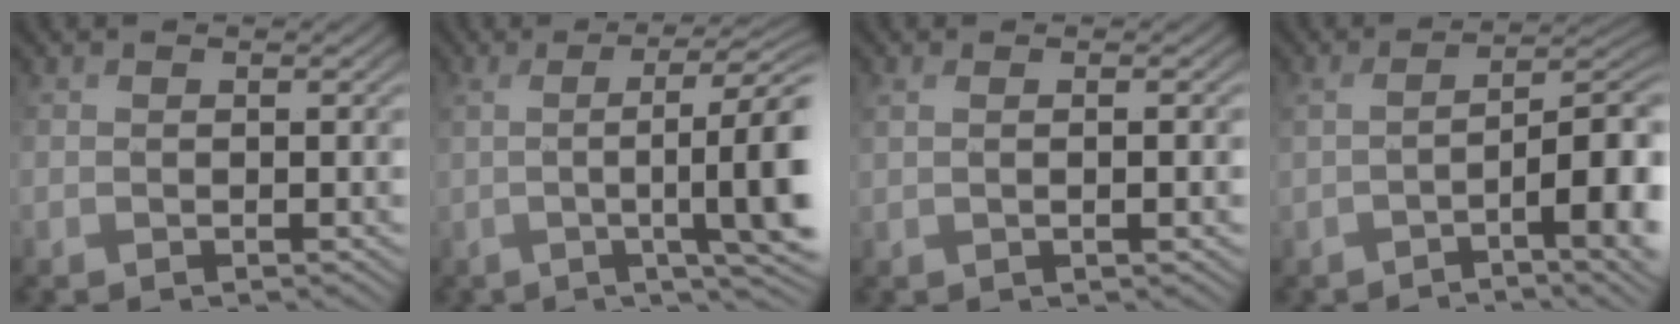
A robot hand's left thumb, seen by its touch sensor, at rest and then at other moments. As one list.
[{"total": 11.2, "force": [0.2, 2.4, 10.9], "torque": [-0.153, -0.001, 0.033]}, {"total": 2.3, "force": [0.7, 0.6, 2.1], "torque": [-0.029, 0.004, 0.011]}, {"total": 11.1, "force": [-3.8, 3.2, 9.9], "torque": [-0.133, 0.011, -0.038]}]